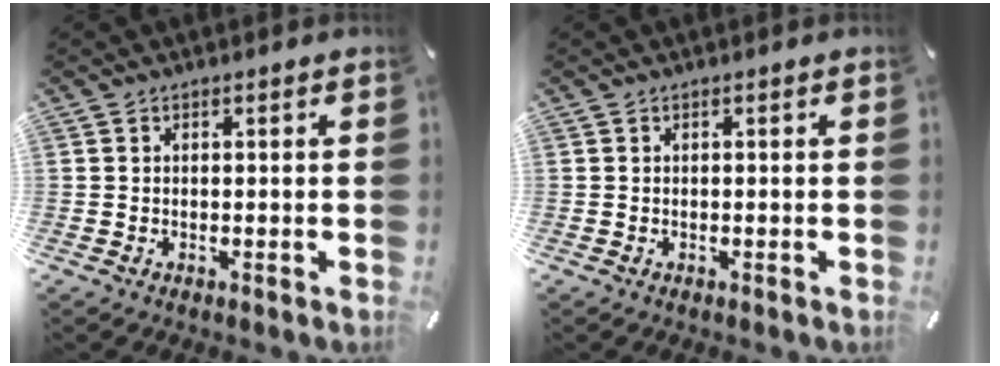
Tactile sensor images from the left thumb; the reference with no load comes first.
{"total": 0.0}